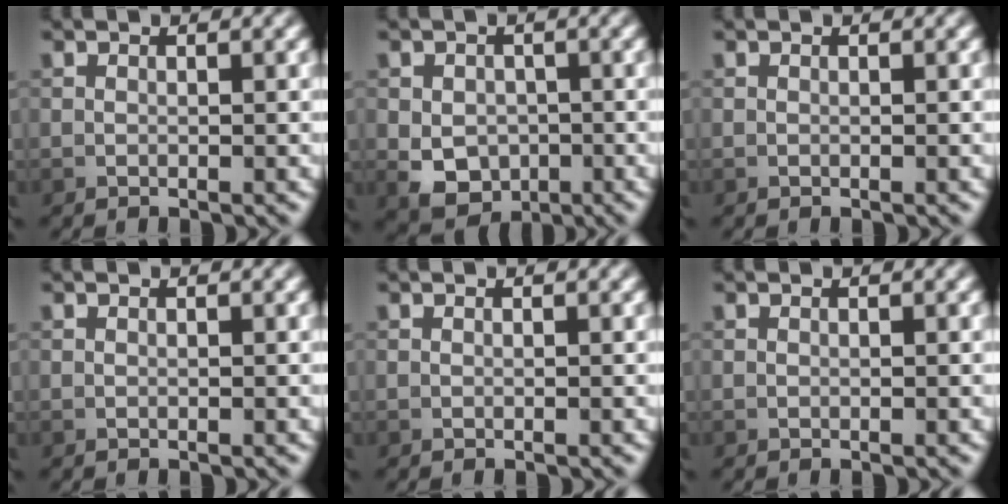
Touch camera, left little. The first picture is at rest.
{"total": 5.0, "force": [-1.0, 3.9, 2.9], "torque": [-0.049, -0.007, -0.017]}
{"total": 0.0}
{"total": 0.0}
{"total": 0.0}
{"total": 0.0}